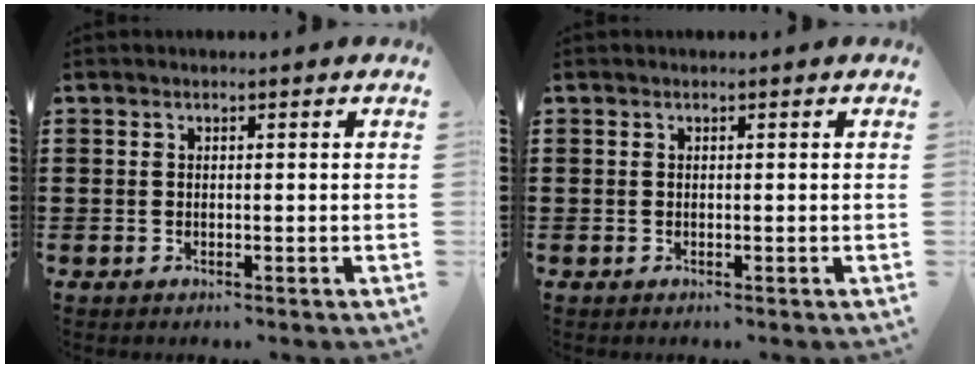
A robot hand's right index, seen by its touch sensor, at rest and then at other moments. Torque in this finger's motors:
{"motor_torque": [0.45, 0.45, 0.00, 0.00]}